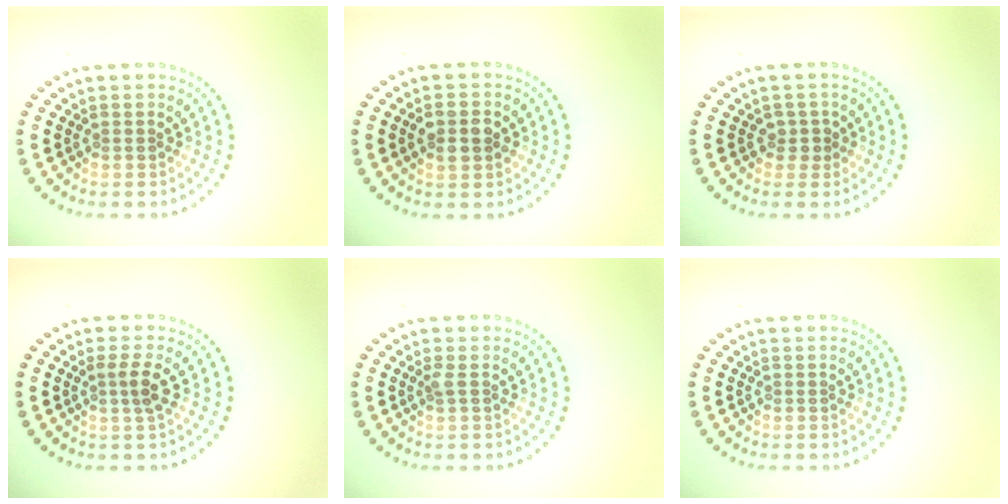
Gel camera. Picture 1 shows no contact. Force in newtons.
{"total": 2.9, "press": 2.9, "slide": 0.2}
{"total": 1.3, "press": 1.1, "slide": 0.7}
{"total": 1.9, "press": 1.5, "slide": 1.1}
{"total": 0.7, "press": 0.6, "slide": 0.3}
{"total": 0.0}